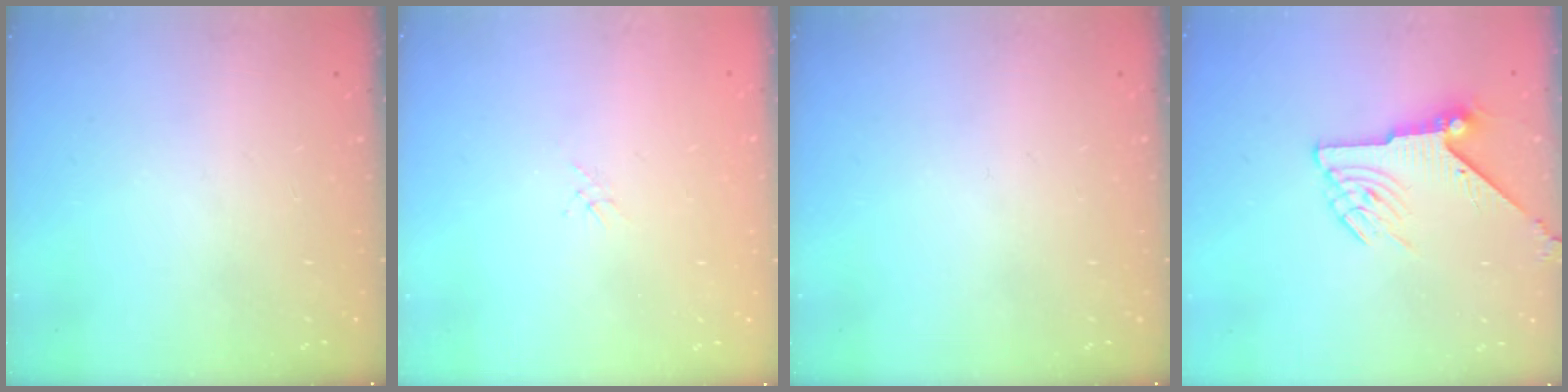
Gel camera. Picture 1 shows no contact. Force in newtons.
{"total": 1.3, "press": 1.2, "slide": 0.3}
{"total": 0.0}
{"total": 7.4, "press": 7.4, "slide": 0.1}